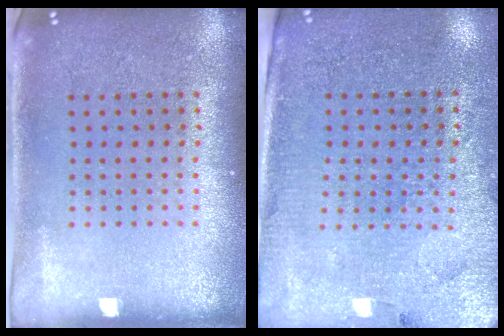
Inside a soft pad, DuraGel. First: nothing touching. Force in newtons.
{"total": 3.1, "press": 2.8, "slide": 1.3}